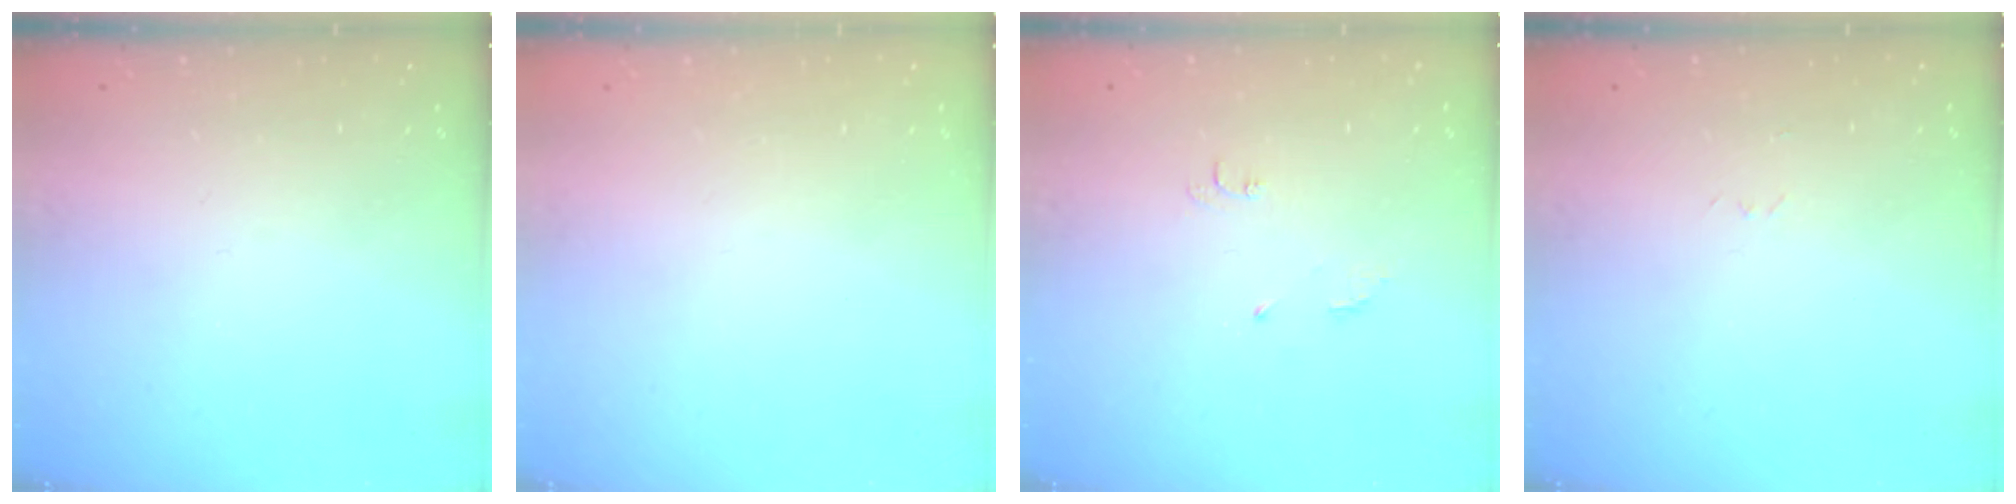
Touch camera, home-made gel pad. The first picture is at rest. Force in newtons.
{"total": 1.5, "press": 1.5, "slide": 0.1}
{"total": 4.7, "press": 4.7, "slide": 0.7}
{"total": 2.6, "press": 2.6, "slide": 0.4}